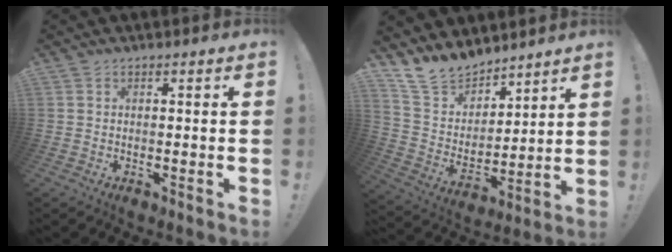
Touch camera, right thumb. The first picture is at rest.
{"total": 13.7, "force": [12.0, 6.3, 2.3], "torque": [-0.064, -0.099, 0.229]}